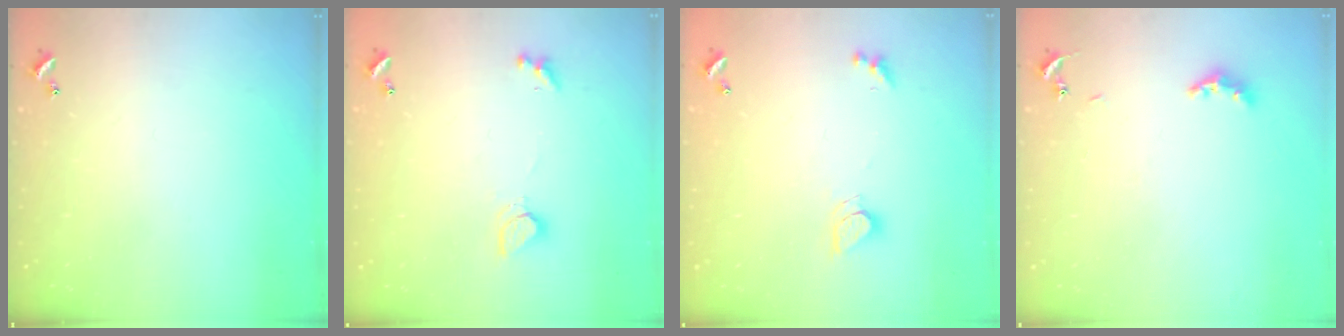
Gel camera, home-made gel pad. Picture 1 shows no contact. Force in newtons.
{"total": 2.5, "press": 2.5, "slide": 0.6}
{"total": 2.3, "press": 2.3, "slide": 0.2}
{"total": 5.4, "press": 5.4, "slide": 0.6}